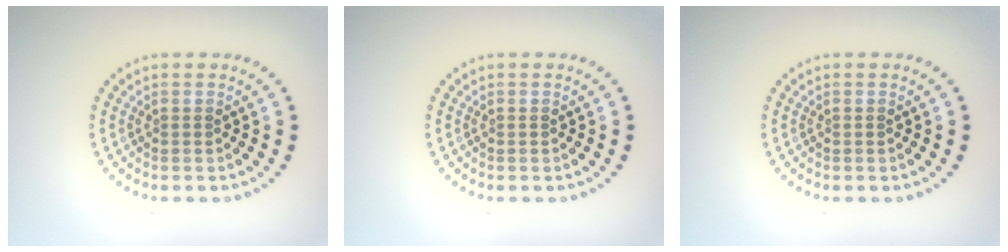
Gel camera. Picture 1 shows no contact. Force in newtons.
{"total": 0.0}
{"total": 0.0}